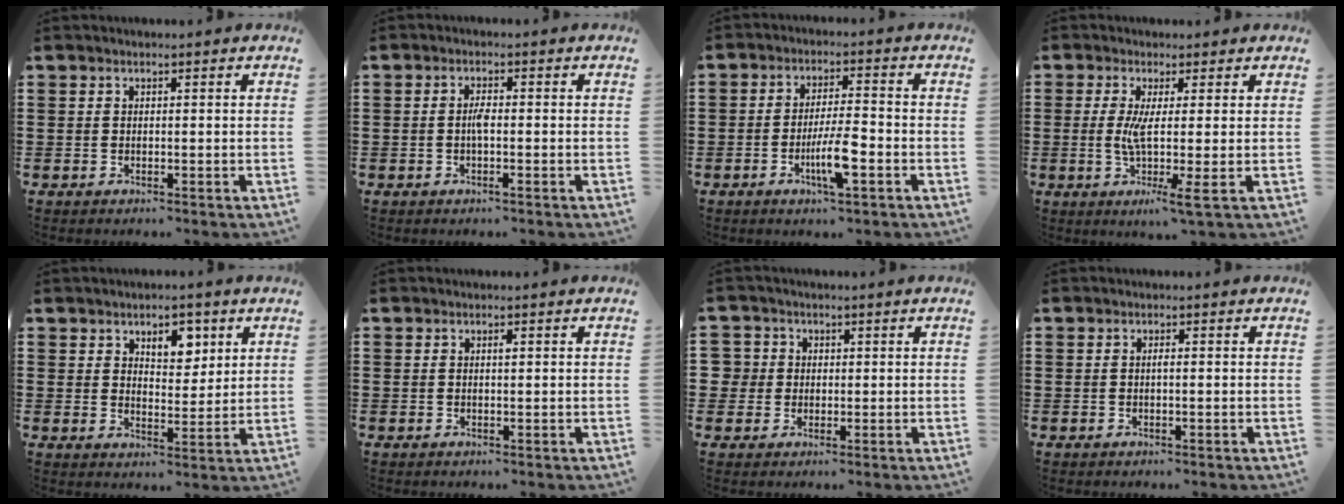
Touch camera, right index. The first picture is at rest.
{"total": 2.3, "force": [-0.4, 0.4, 2.2], "torque": [-0.043, 0.001, -0.009]}
{"total": 6.6, "force": [-2.5, 1.3, 5.9], "torque": [-0.117, -0.007, -0.046]}
{"total": 5.6, "force": [0.0, -0.1, 5.6], "torque": [-0.123, -0.019, -0.006]}
{"total": 5.2, "force": [3.1, 3.0, 2.9], "torque": [-0.044, 0.004, 0.050]}
{"total": 0.6, "force": [0.2, 0.1, 0.6], "torque": [-0.012, -0.001, 0.003]}
{"total": 3.1, "force": [0.4, 3.1, 0.1], "torque": [-0.019, 0.012, 0.006]}
{"total": 0.6, "force": [-0.1, 0.1, 0.6], "torque": [-0.011, -0.003, -0.001]}